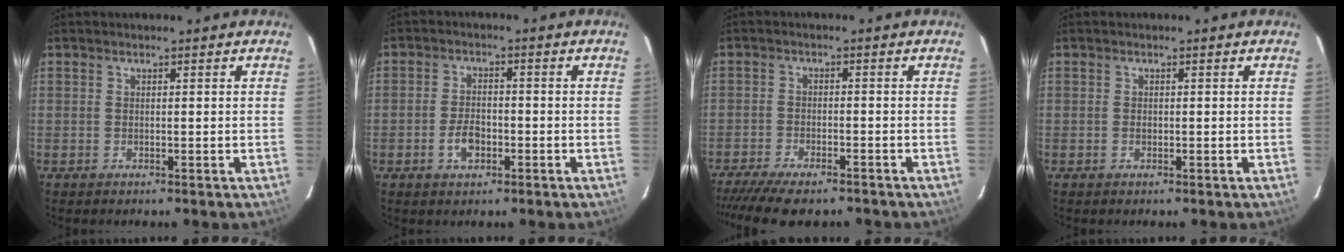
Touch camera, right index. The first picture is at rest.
{"total": 4.5, "force": [-1.9, 2.7, 3.2], "torque": [-0.066, 0.003, -0.031]}
{"total": 11.9, "force": [-9.9, 3.0, 5.9], "torque": [-0.137, -0.033, -0.163]}
{"total": 0.6, "force": [-0.1, 0.5, 0.2], "torque": [-0.003, -0.001, -0.001]}